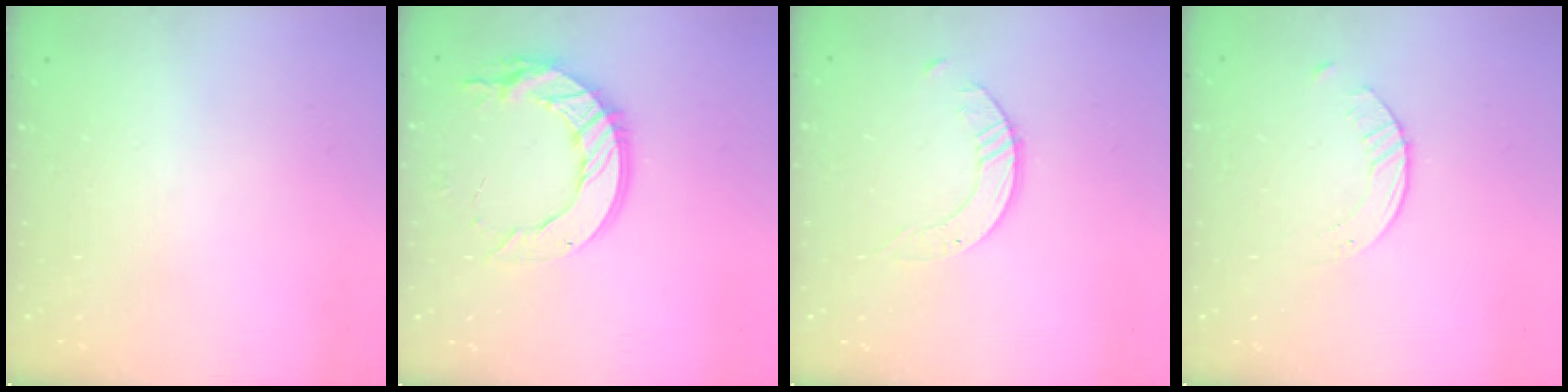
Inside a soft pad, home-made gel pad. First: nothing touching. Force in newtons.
{"total": 14.6, "press": 14.5, "slide": 0.9}
{"total": 2.6, "press": 2.6, "slide": 0.3}
{"total": 1.6, "press": 1.6, "slide": 0.3}